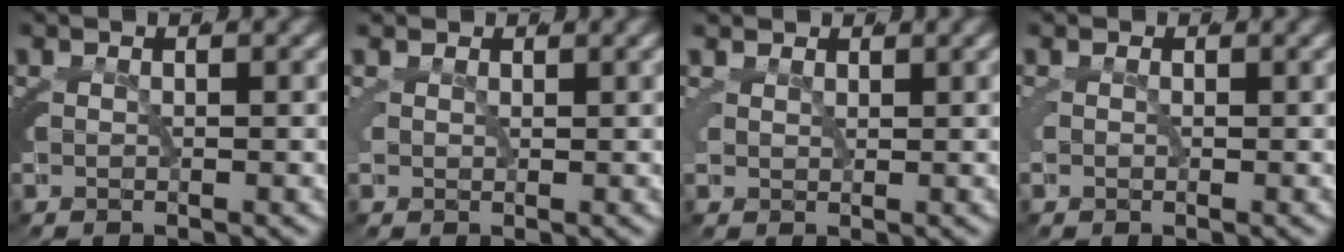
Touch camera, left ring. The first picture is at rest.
{"total": 1.4, "force": [0.8, 1.0, 0.4], "torque": [-0.016, -0.001, 0.019]}
{"total": 1.8, "force": [1.4, 1.0, 0.6], "torque": [-0.018, -0.004, 0.033]}
{"total": 0.7, "force": [0.1, 0.7, 0.2], "torque": [-0.010, 0.000, -0.002]}